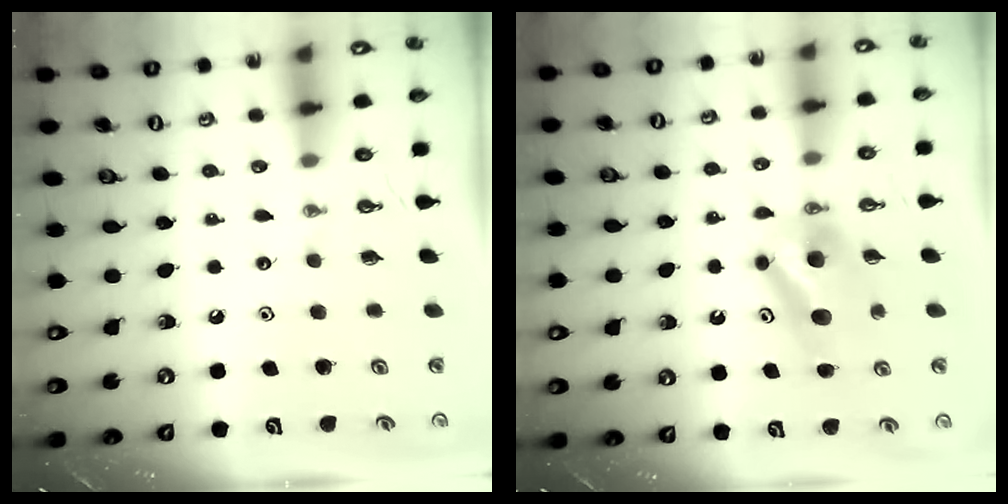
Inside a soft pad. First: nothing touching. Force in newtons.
{"total": 6.6, "press": 6.5, "slide": 1.2}